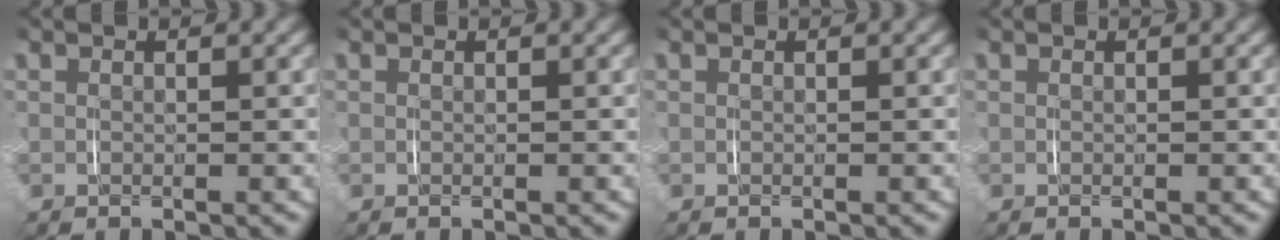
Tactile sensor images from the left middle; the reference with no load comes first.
{"total": 0.0}
{"total": 0.0}
{"total": 0.0}